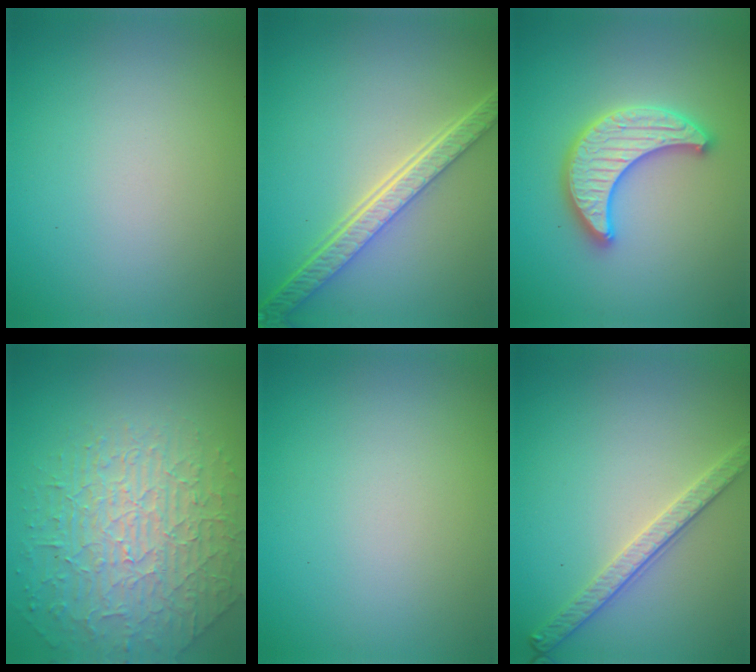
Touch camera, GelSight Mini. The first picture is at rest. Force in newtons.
{"total": 5.4, "press": 4.1, "slide": 3.4}
{"total": 5.2, "press": 5.1, "slide": 0.8}
{"total": 5.3, "press": 4.8, "slide": 2.2}
{"total": 0.0}
{"total": 2.8, "press": 2.7, "slide": 0.8}